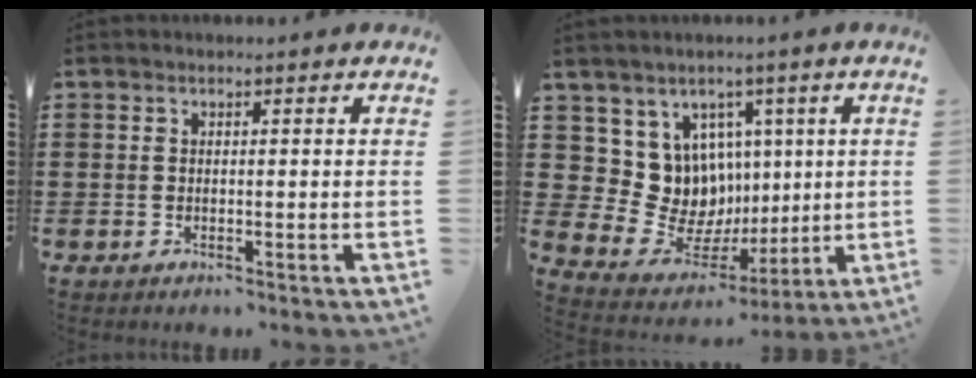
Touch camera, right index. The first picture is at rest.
{"total": 11.0, "force": [2.0, 10.4, 3.1], "torque": [-0.103, -0.039, 0.048]}